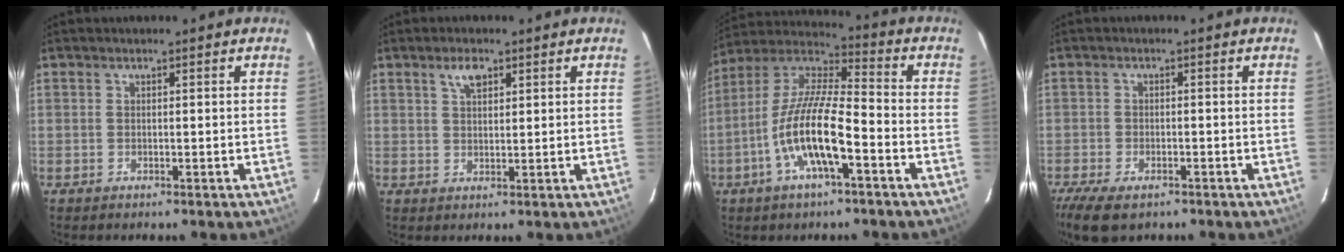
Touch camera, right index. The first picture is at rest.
{"total": 3.3, "force": [1.9, 1.6, 2.2], "torque": [-0.038, 0.007, 0.036]}
{"total": 14.6, "force": [-5.7, 3.4, 13.0], "torque": [-0.259, -0.004, -0.113]}
{"total": 8.5, "force": [-5.8, 3.8, 4.8], "torque": [-0.124, -0.030, -0.105]}